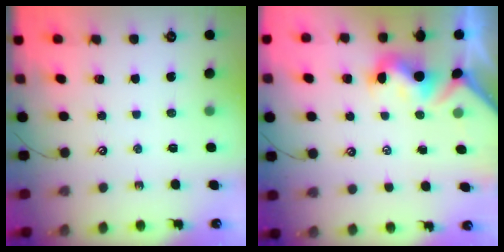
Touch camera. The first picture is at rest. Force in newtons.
{"total": 2.2, "press": 2.1, "slide": 0.7}